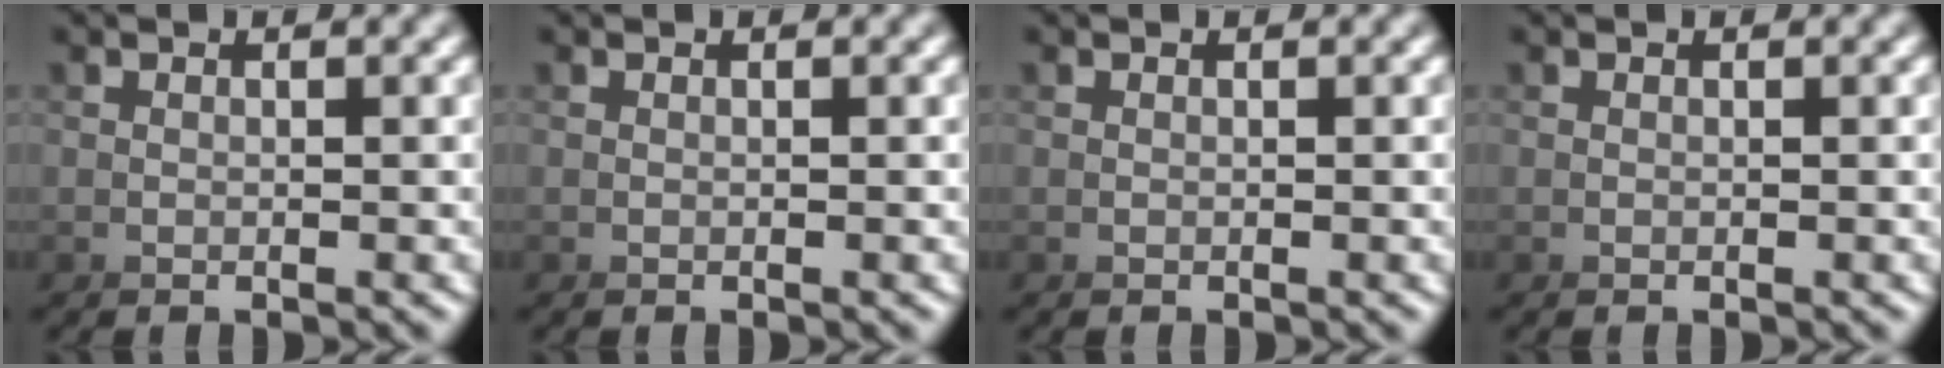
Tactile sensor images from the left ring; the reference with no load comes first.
{"total": 0.0}
{"total": 0.0}
{"total": 0.0}